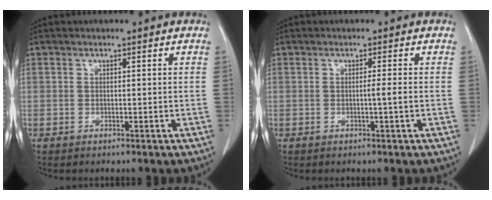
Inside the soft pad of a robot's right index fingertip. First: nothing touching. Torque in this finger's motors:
{"motor_torque": [0.24, -0.08, 0.08, 0.03]}